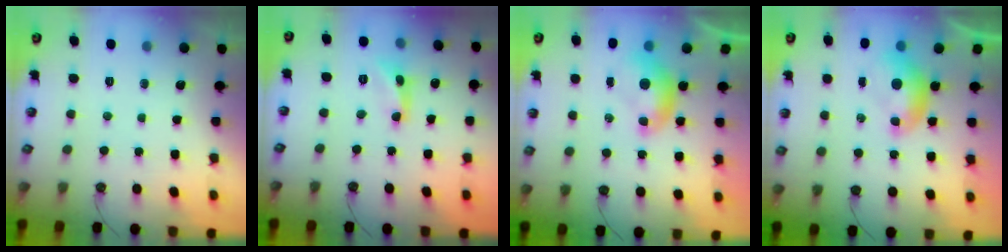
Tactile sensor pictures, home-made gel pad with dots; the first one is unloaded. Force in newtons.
{"total": 1.6, "press": 1.6, "slide": 0.3}
{"total": 0.0}
{"total": 0.0}